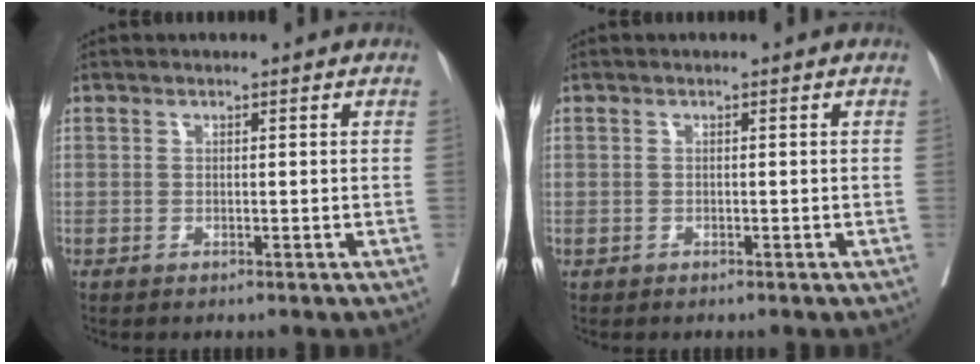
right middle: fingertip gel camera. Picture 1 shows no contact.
{"total": 0.0}